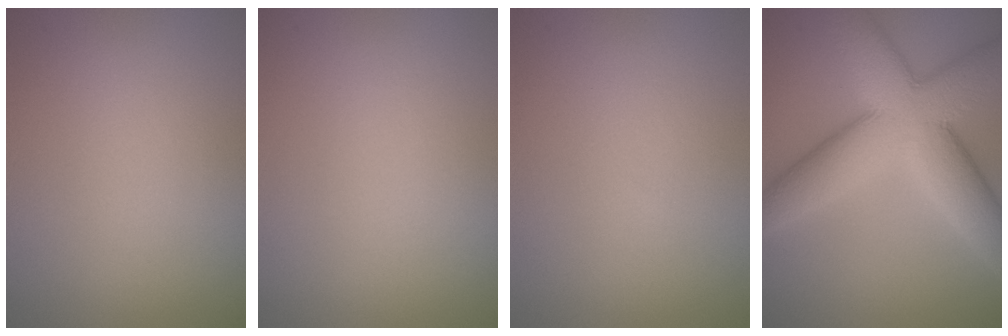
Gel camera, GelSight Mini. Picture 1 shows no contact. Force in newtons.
{"total": 0.0}
{"total": 0.0}
{"total": 10.7, "press": 10.7, "slide": 0.5}